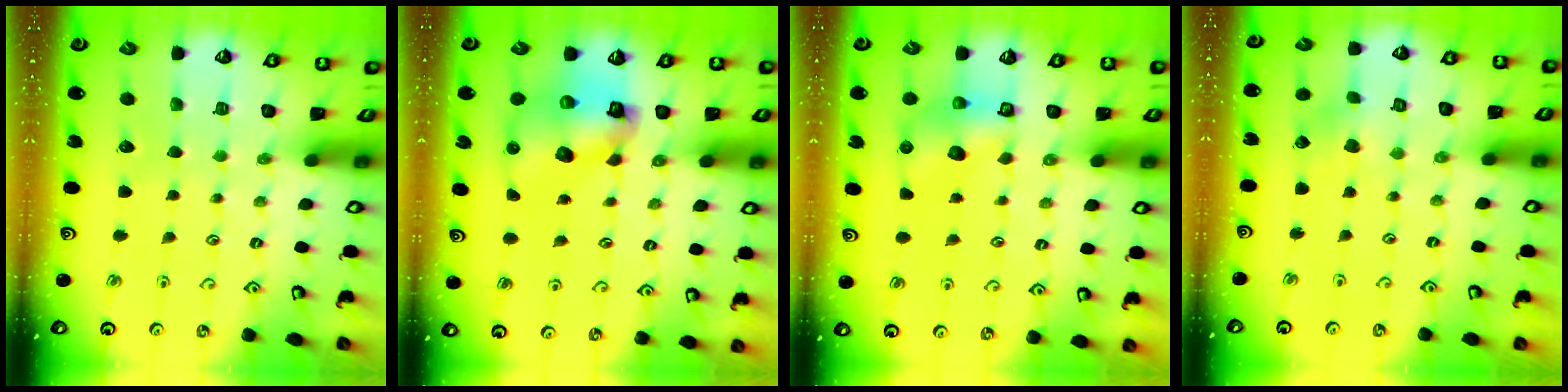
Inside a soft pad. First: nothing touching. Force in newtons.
{"total": 11.0, "press": 10.9, "slide": 1.8}
{"total": 6.7, "press": 6.7, "slide": 0.1}
{"total": 2.5, "press": 2.5, "slide": 0.5}